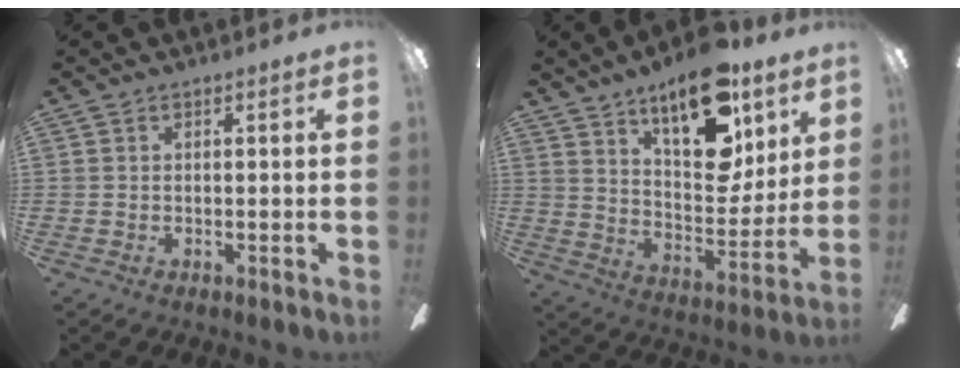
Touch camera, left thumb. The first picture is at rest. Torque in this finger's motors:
{"motor_torque": [0.19, 0.82, 1.13, -1.64, 0.12]}